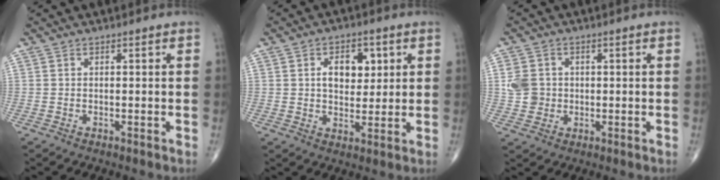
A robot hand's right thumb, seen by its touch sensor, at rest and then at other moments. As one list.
[{"total": 7.8, "force": [1.8, 5.2, 5.5], "torque": [-0.049, -0.004, 0.027]}, {"total": 4.7, "force": [0.1, 4.4, 1.8], "torque": [-0.015, 0.005, 0.004]}]